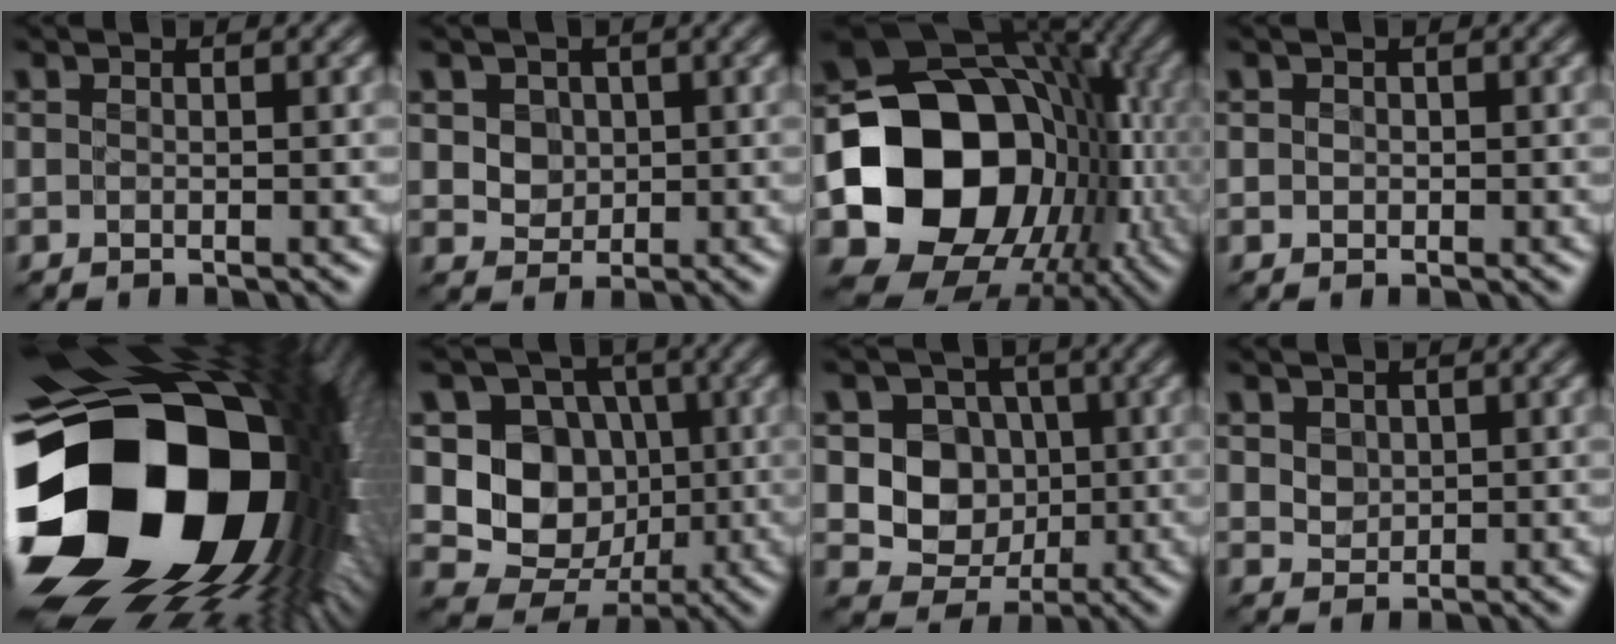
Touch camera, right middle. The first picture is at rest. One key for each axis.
{"total": 3.8, "fx": 1.4, "fy": 3.1, "fz": 1.8, "tx": -0.040, "ty": 0.011, "tz": 0.027}
{"total": 16.4, "fx": -3.6, "fy": 13.0, "fz": 9.3, "tx": -0.144, "ty": -0.015, "tz": -0.057}
{"total": 0.6, "fx": 0.0, "fy": 0.6, "fz": 0.2, "tx": 0.000, "ty": 0.000, "tz": 0.000}
{"total": 22.5, "fx": -3.6, "fy": 15.6, "fz": 15.8, "tx": -0.309, "ty": -0.057, "tz": -0.044}
{"total": 7.7, "fx": 0.2, "fy": 6.7, "fz": 3.8, "tx": -0.051, "ty": -0.005, "tz": -0.010}
{"total": 6.8, "fx": 0.5, "fy": 6.1, "fz": 3.0, "tx": -0.043, "ty": 0.012, "tz": 0.004}
{"total": 2.2, "fx": 1.0, "fy": 1.6, "fz": 1.0, "tx": -0.032, "ty": 0.005, "tz": 0.028}